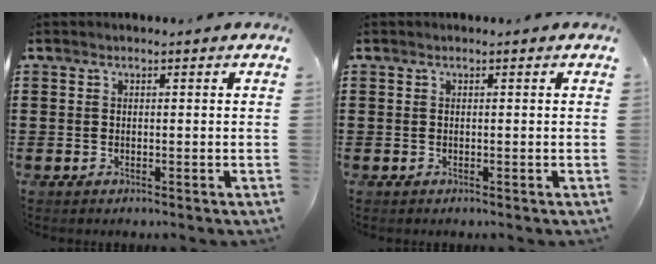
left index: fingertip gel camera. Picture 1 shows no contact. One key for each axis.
{"total": 0.0}